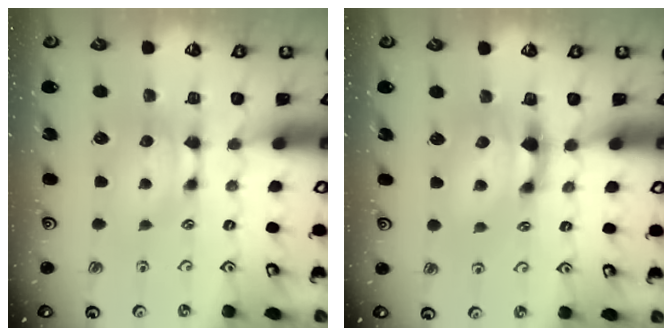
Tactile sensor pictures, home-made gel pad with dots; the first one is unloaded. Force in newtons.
{"total": 2.4, "press": 1.6, "slide": 1.7}